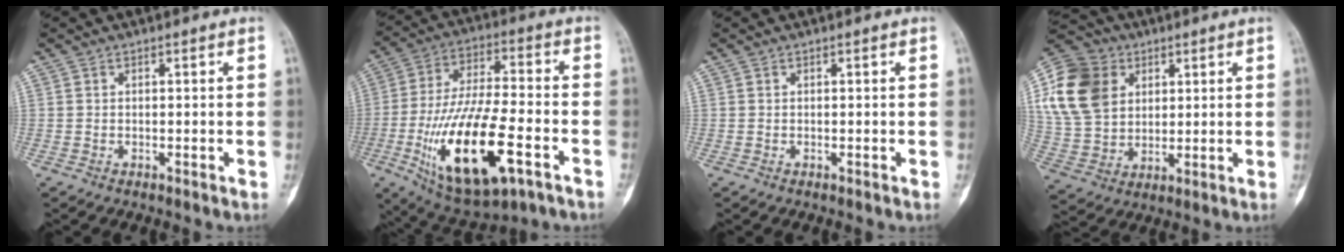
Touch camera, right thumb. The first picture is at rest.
{"total": 22.4, "force": [-8.0, 8.3, 19.2], "torque": [-0.370, 0.018, -0.124]}
{"total": 0.0}
{"total": 17.0, "force": [5.3, 13.1, 9.5], "torque": [-0.178, -0.002, 0.099]}